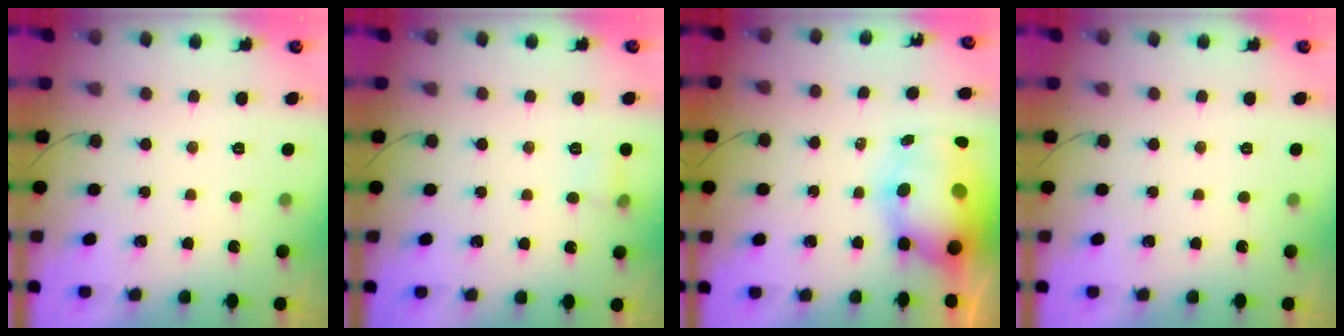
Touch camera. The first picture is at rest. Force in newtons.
{"total": 4.3, "press": 4.1, "slide": 1.1}
{"total": 13.3, "press": 13.0, "slide": 3.0}
{"total": 0.0}